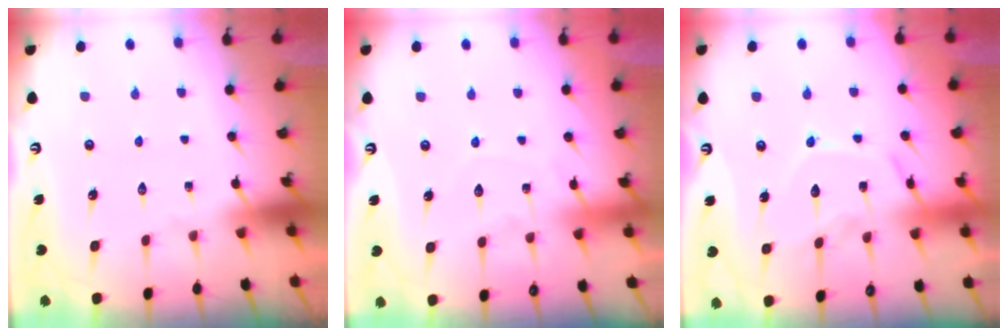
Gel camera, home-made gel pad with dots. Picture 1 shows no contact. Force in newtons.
{"total": 6.2, "press": 6.1, "slide": 0.7}
{"total": 11.5, "press": 11.5, "slide": 0.9}